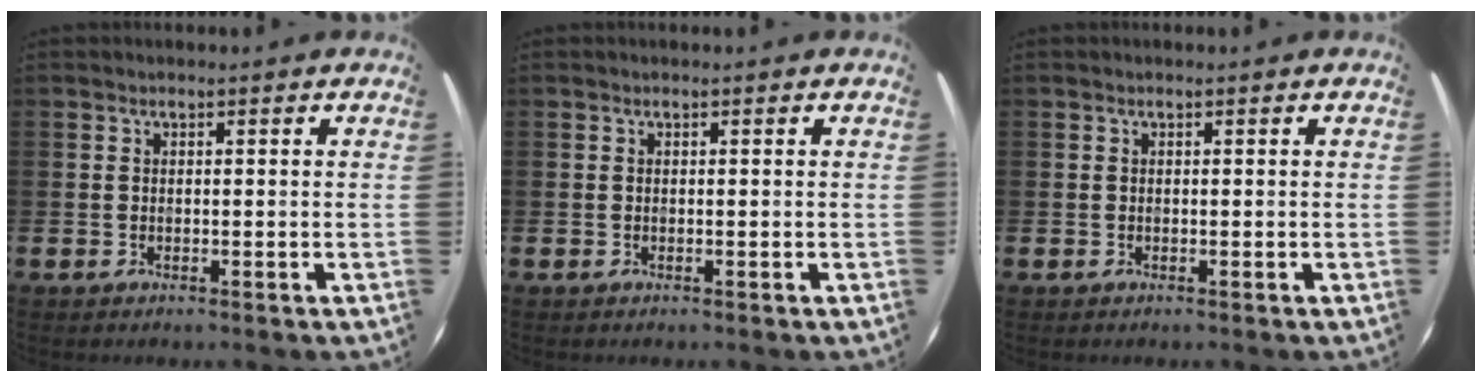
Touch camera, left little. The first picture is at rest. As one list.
[{"total": 0.0}, {"total": 0.0}]